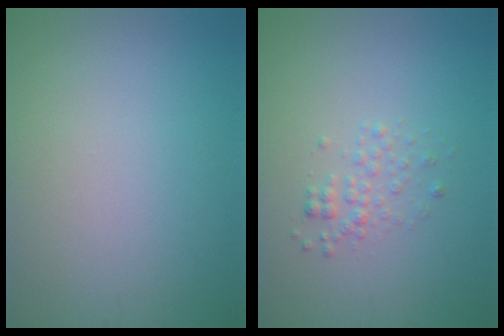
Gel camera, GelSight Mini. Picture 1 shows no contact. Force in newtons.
{"total": 1.4, "press": 1.4, "slide": 0.1}